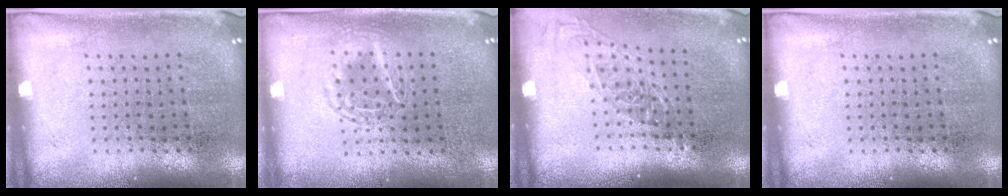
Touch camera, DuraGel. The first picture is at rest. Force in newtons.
{"total": 1.2, "press": 1.2, "slide": 0.1}
{"total": 1.3, "press": 1.1, "slide": 0.8}
{"total": 0.0}